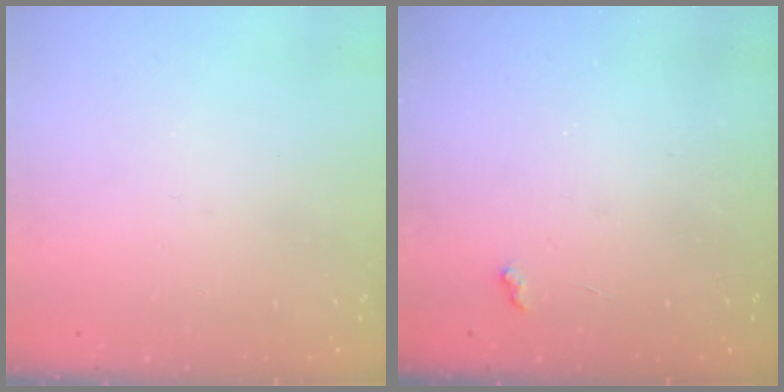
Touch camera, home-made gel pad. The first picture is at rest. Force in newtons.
{"total": 3.6, "press": 3.6, "slide": 0.6}